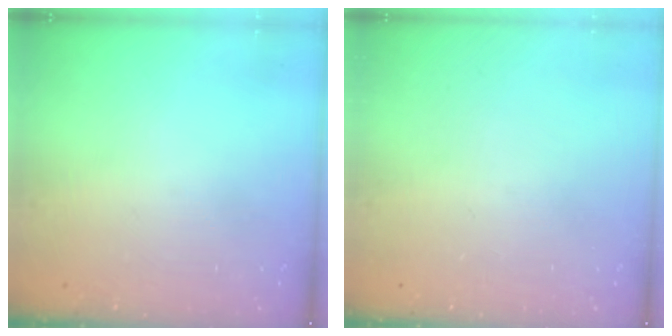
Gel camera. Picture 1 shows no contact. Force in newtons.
{"total": 0.0}